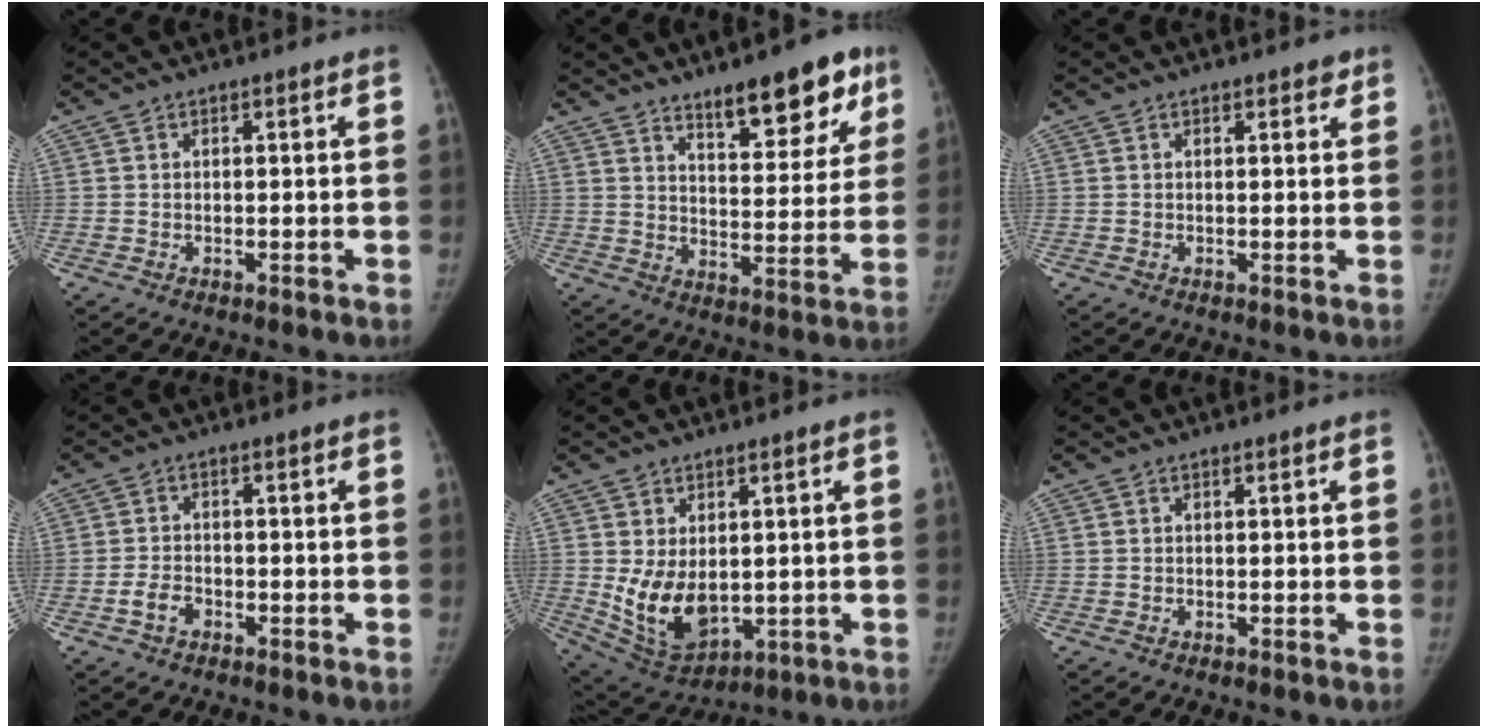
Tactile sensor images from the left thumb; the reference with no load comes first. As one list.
[{"total": 14.2, "force": [9.3, 5.2, 9.3], "torque": [-0.080, -0.050, 0.138]}, {"total": 1.5, "force": [1.0, 0.7, 0.8], "torque": [0.000, -0.003, 0.009]}, {"total": 3.1, "force": [-1.5, 2.1, 1.7], "torque": [-0.032, 0.013, -0.027]}, {"total": 10.8, "force": [0.1, 7.0, 8.3], "torque": [-0.127, -0.019, 0.029]}, {"total": 0.0}]